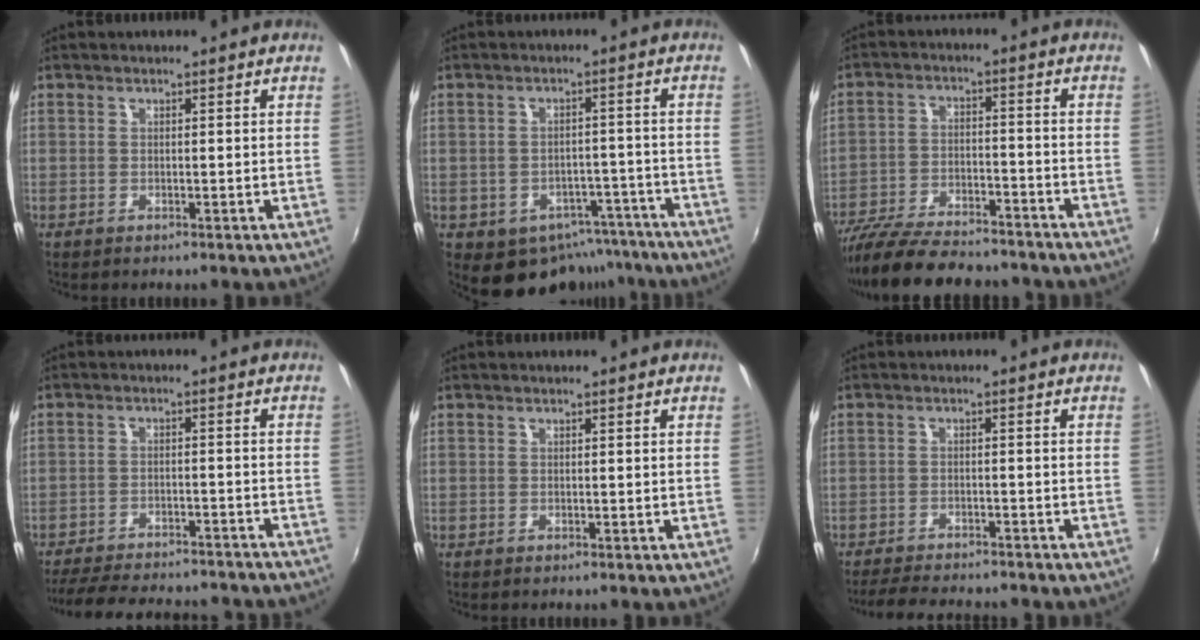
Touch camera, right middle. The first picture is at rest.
{"total": 10.6, "force": [-7.2, 7.0, 3.2], "torque": [-0.062, 0.019, -0.068]}
{"total": 20.1, "force": [-17.2, 5.2, 9.2], "torque": [-0.187, -0.033, -0.269]}
{"total": 22.9, "force": [-20.2, 5.3, 9.3], "torque": [-0.187, -0.015, -0.263]}
{"total": 0.0}
{"total": 9.1, "force": [-8.3, 1.4, 3.5], "torque": [-0.089, -0.018, -0.128]}